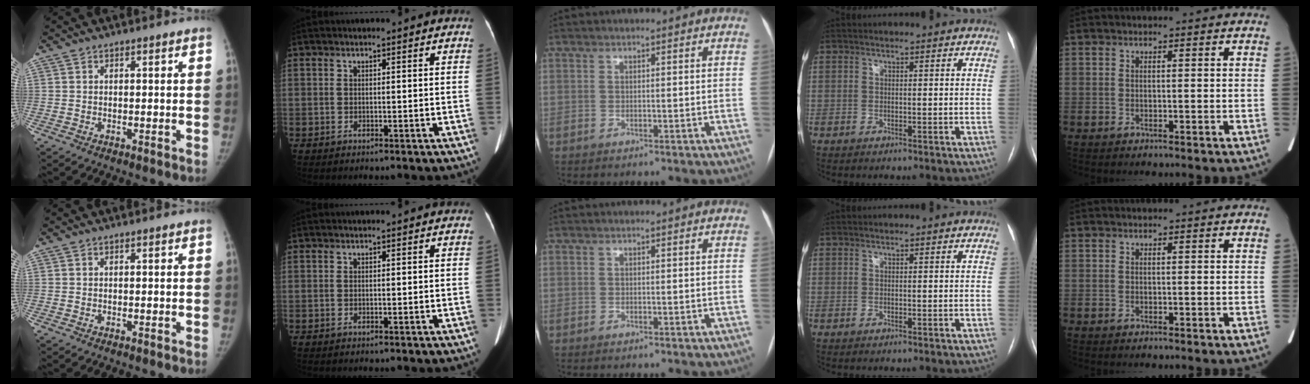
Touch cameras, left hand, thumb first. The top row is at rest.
{}